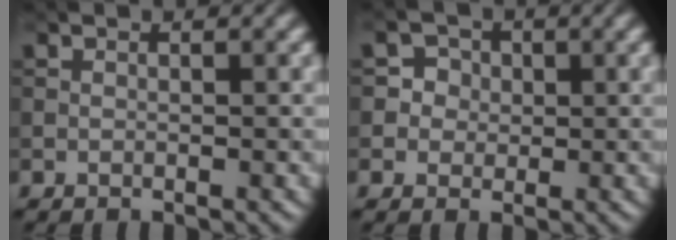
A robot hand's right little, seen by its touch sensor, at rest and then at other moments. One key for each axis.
{"total": 2.1, "fx": 0.1, "fy": 2.1, "fz": 0.3, "tx": 0.001, "ty": -0.002, "tz": 0.010}